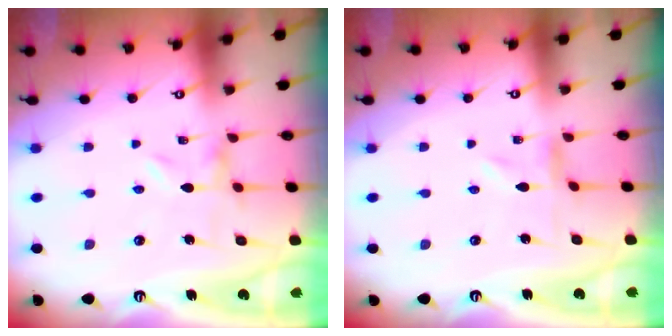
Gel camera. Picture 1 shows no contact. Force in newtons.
{"total": 0.0}